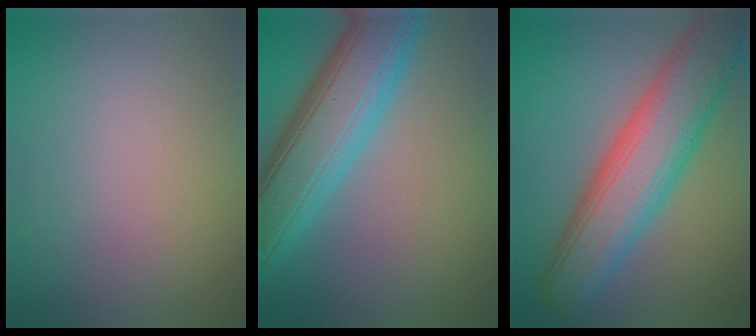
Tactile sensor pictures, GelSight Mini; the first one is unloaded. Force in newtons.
{"total": 8.8, "press": 8.8, "slide": 0.3}
{"total": 9.8, "press": 9.7, "slide": 0.5}